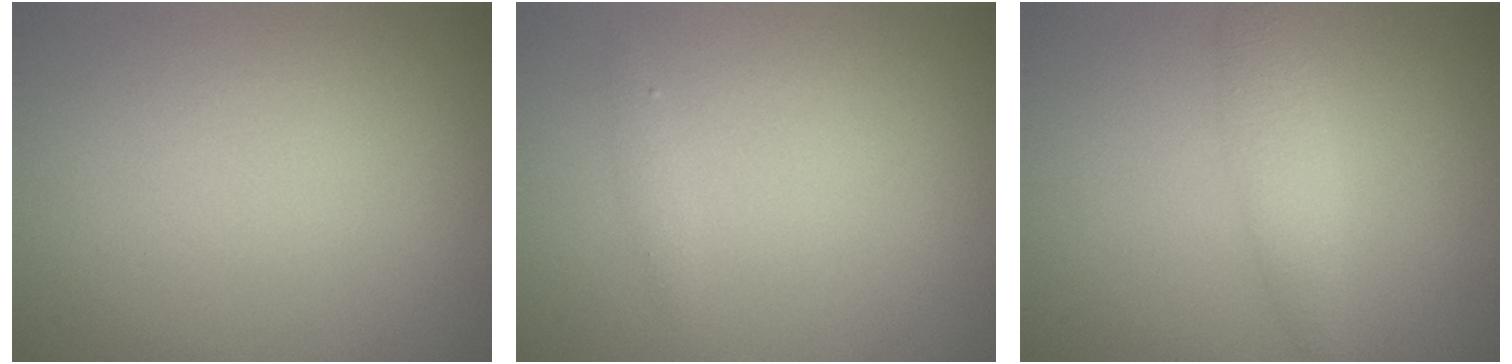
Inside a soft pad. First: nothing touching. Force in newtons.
{"total": 0.6, "press": 0.6, "slide": 0.0}
{"total": 2.0, "press": 2.0, "slide": 0.1}